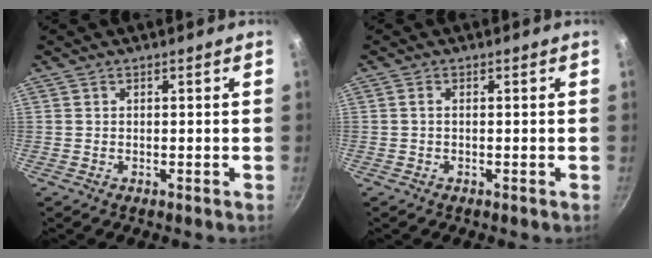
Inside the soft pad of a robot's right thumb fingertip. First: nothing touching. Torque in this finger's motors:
{"motor_torque": [0.78, 2.01, 1.58, 0.02, 0.23]}